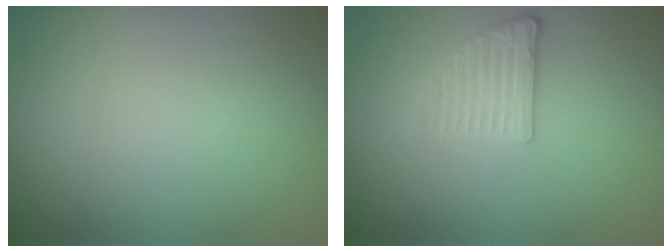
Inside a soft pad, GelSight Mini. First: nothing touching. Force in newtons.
{"total": 3.0, "press": 2.3, "slide": 1.8}